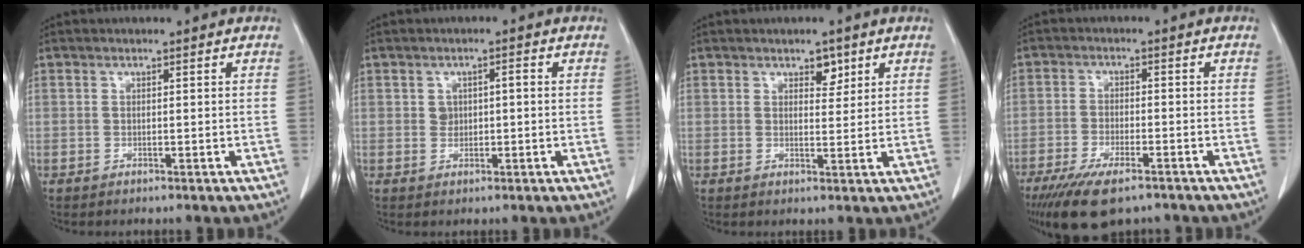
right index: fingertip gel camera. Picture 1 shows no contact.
{"total": 2.2, "force": [0.3, 1.5, 1.5], "torque": [-0.023, 0.010, 0.007]}
{"total": 2.5, "force": [1.6, 1.4, 1.4], "torque": [-0.016, -0.002, 0.026]}
{"total": 10.4, "force": [-7.5, 3.1, 6.6], "torque": [-0.111, -0.017, -0.122]}